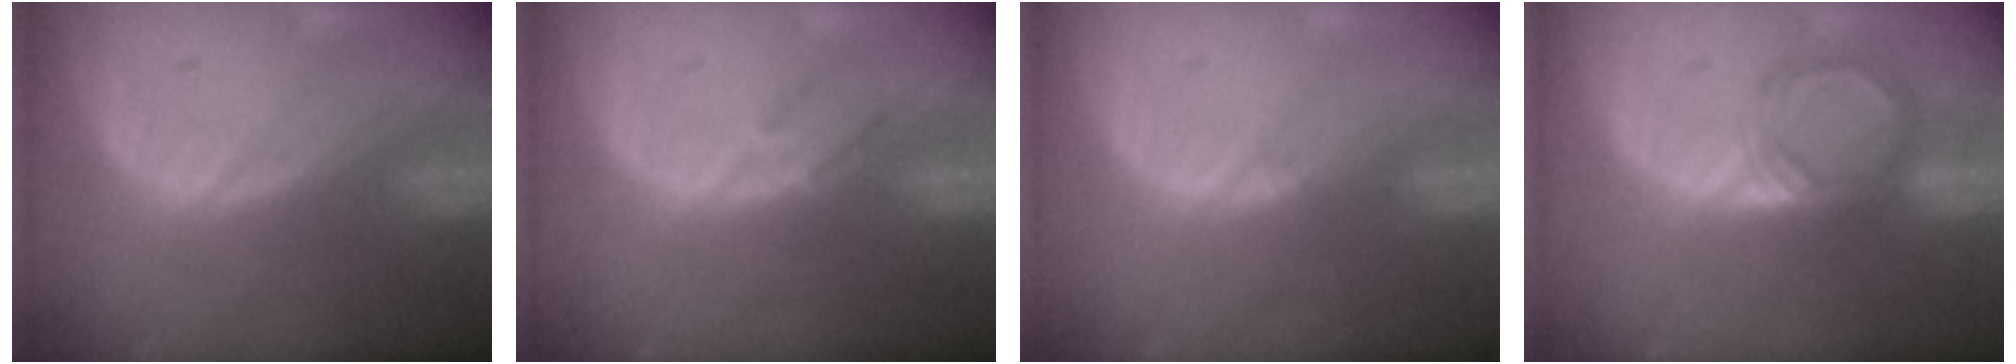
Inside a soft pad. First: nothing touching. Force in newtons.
{"total": 1.5, "press": 1.3, "slide": 0.7}
{"total": 0.9, "press": 0.5, "slide": 0.7}
{"total": 5.1, "press": 4.8, "slide": 1.8}